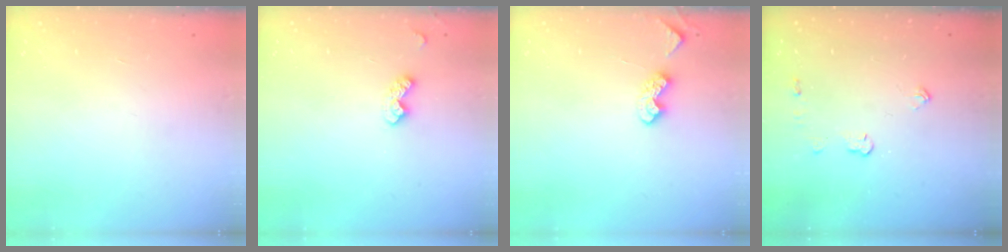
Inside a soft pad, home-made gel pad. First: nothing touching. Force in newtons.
{"total": 7.7, "press": 7.6, "slide": 0.8}
{"total": 4.5, "press": 4.5, "slide": 0.6}
{"total": 3.7, "press": 3.7, "slide": 0.6}